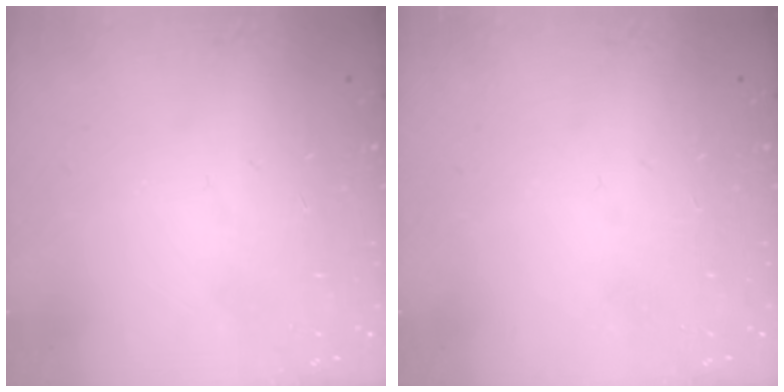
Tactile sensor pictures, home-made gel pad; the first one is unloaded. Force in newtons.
{"total": 0.0}